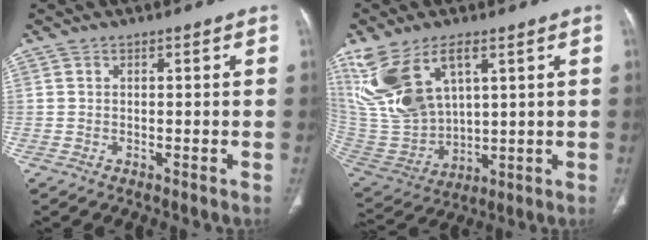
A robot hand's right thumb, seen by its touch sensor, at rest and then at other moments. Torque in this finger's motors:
{"motor_torque": [0.34, 0.80, 1.14, 1.63, 0.20]}